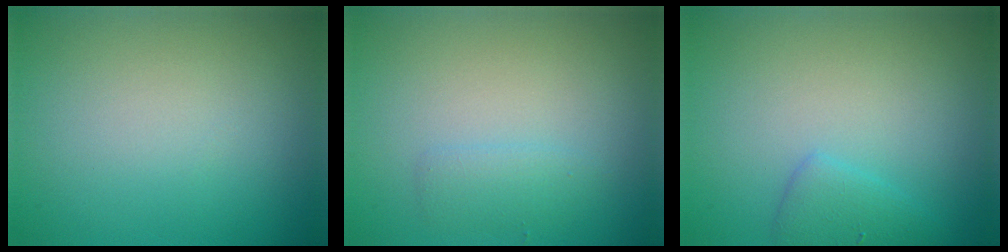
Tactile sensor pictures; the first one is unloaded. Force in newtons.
{"total": 1.4, "press": 1.4, "slide": 0.1}
{"total": 1.9, "press": 1.9, "slide": 0.0}